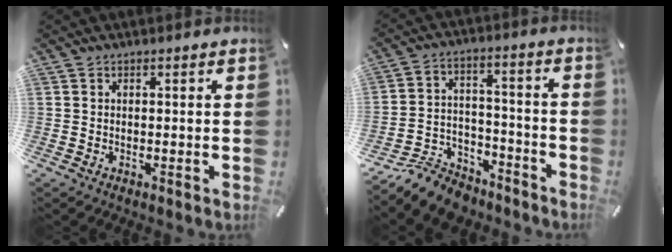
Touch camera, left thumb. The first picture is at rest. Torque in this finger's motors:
{"motor_torque": [-0.44, 0.49, 0.04, 0.27, 0.00]}